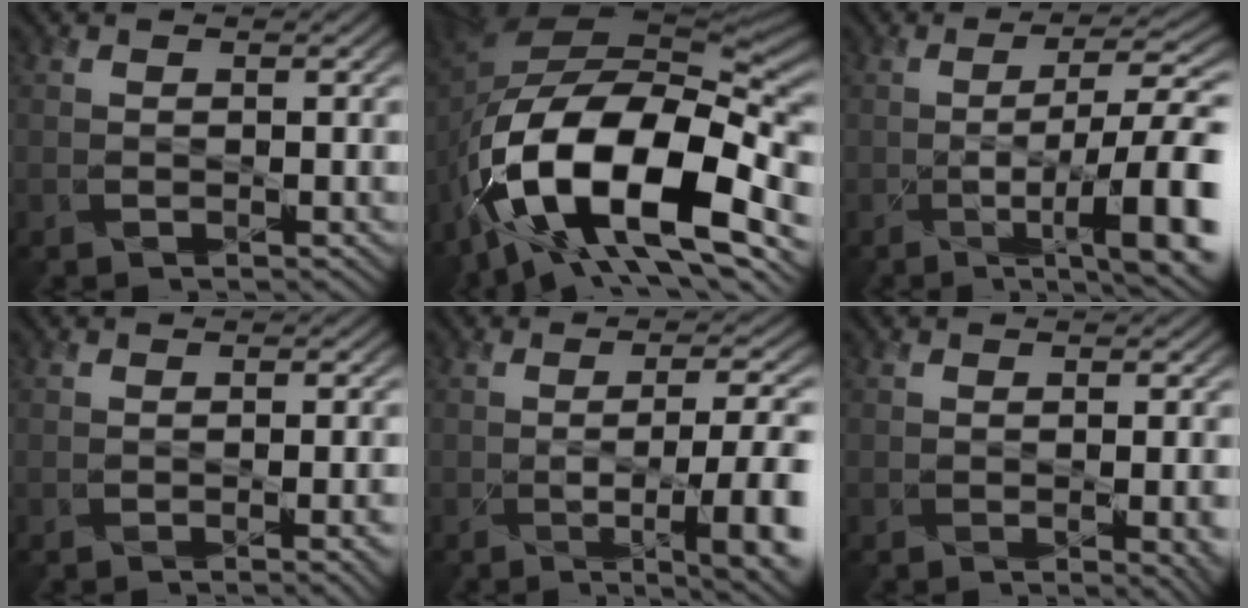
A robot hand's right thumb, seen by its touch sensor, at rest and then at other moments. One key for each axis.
{"total": 18.8, "fx": -7.9, "fy": 10.1, "fz": 13.8, "tx": -0.268, "ty": -0.033, "tz": -0.123}
{"total": 12.5, "fx": -3.2, "fy": 3.2, "fz": 11.6, "tx": -0.162, "ty": 0.001, "tz": -0.041}
{"total": 3.0, "fx": -0.7, "fy": 1.1, "fz": 2.8, "tx": -0.027, "ty": -0.004, "tz": 0.000}
{"total": 9.3, "fx": -1.9, "fy": 2.4, "fz": 8.7, "tx": -0.110, "ty": -0.005, "tz": -0.025}
{"total": 4.3, "fx": -1.0, "fy": 1.6, "fz": 3.9, "tx": -0.039, "ty": -0.011, "tz": 0.004}